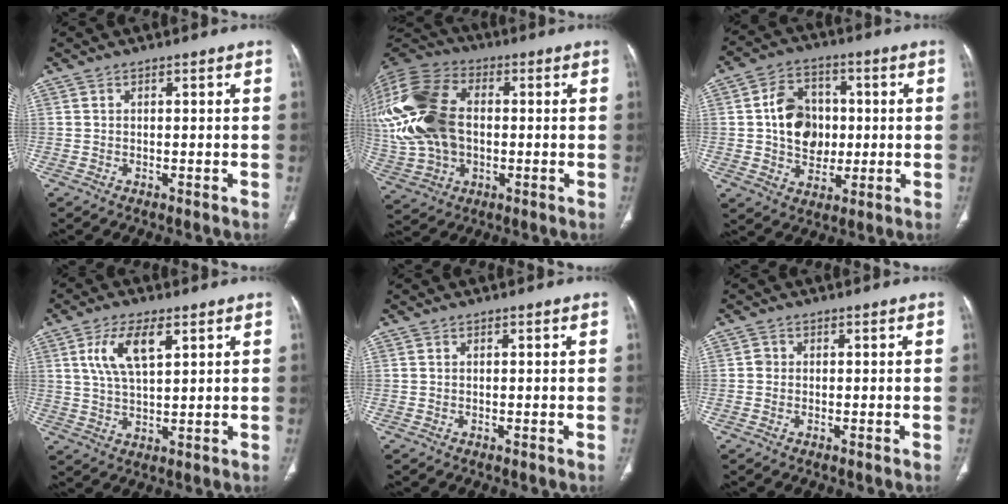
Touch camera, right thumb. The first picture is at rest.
{"total": 29.5, "force": [2.3, 20.3, 21.2], "torque": [-0.514, 0.035, 0.054]}
{"total": 12.3, "force": [0.6, 9.6, 7.8], "torque": [-0.096, 0.012, 0.013]}
{"total": 8.6, "force": [3.5, 3.6, 7.0], "torque": [-0.134, -0.009, 0.070]}
{"total": 0.0}
{"total": 1.0, "force": [0.0, 0.9, 0.3], "torque": [-0.002, 0.003, -0.002]}